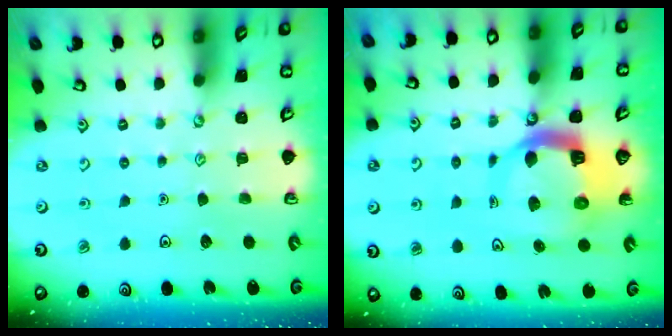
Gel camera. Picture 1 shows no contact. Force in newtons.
{"total": 10.3, "press": 10.3, "slide": 1.2}